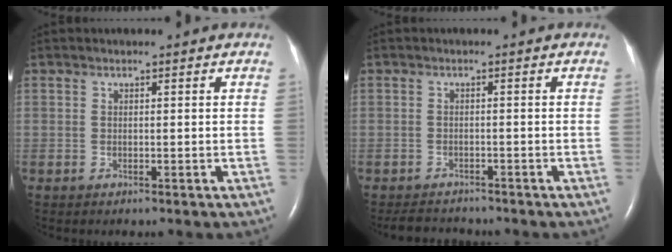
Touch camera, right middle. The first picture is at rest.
{"total": 4.3, "force": [-4.1, 0.9, 0.7], "torque": [-0.013, -0.010, -0.063]}